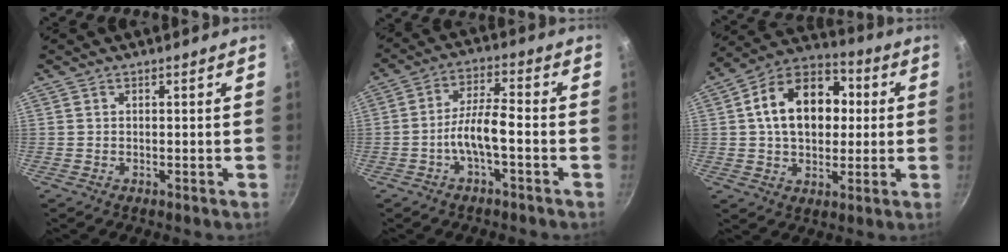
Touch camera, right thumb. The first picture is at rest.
{"total": 7.1, "force": [-2.5, 2.0, 6.3], "torque": [-0.127, 0.034, -0.051]}
{"total": 17.5, "force": [2.4, 12.3, 12.3], "torque": [-0.165, 0.027, 0.023]}